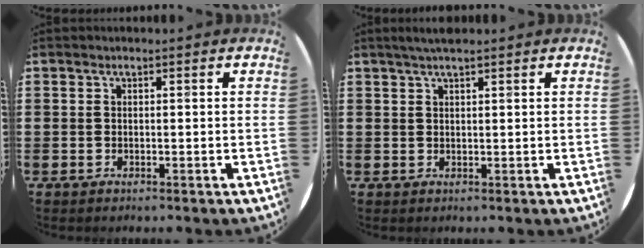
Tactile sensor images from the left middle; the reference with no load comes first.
{"total": 2.0, "force": [1.6, 0.1, 1.2], "torque": [-0.025, 0.003, 0.029]}